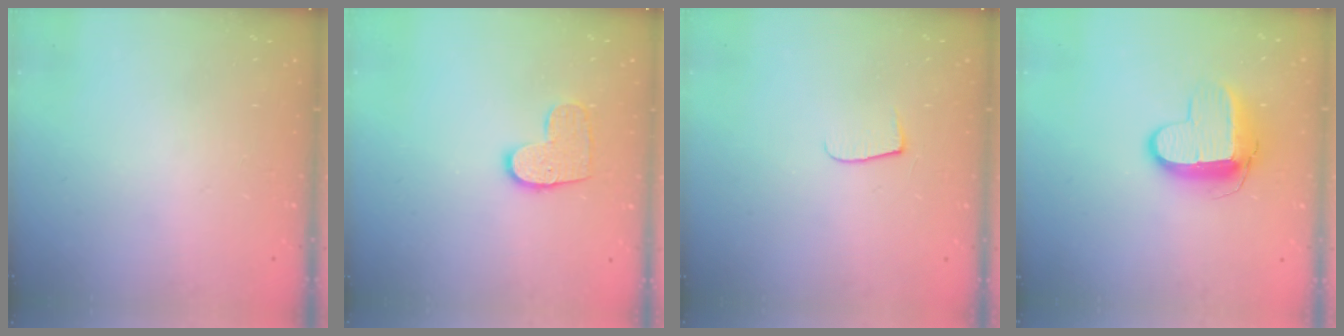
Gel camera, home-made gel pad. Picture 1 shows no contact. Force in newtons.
{"total": 8.7, "press": 8.7, "slide": 0.4}
{"total": 4.3, "press": 4.2, "slide": 0.5}
{"total": 10.8, "press": 10.8, "slide": 0.9}